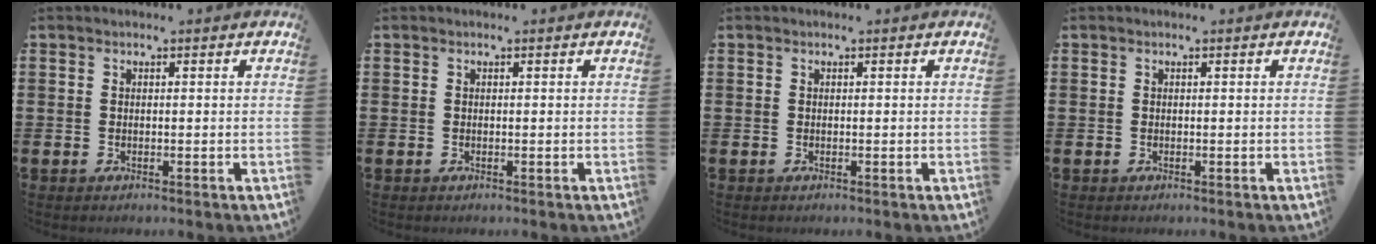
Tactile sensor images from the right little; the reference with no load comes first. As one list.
[{"total": 0.0}, {"total": 0.0}, {"total": 0.0}]